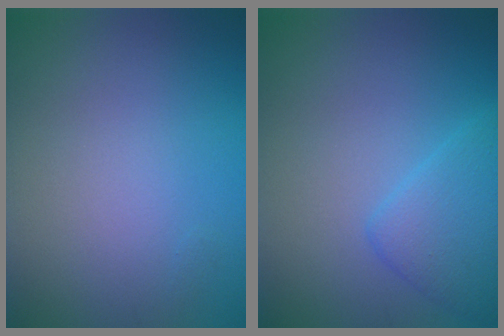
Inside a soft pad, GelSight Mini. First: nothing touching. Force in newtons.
{"total": 2.3, "press": 2.3, "slide": 0.0}